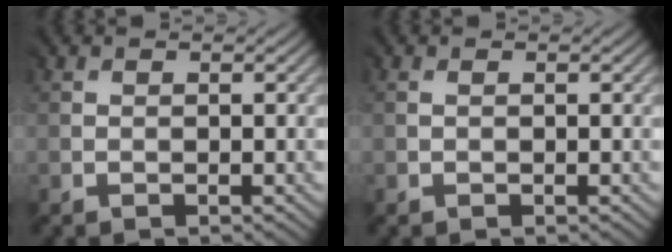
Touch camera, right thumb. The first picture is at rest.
{"total": 0.0}